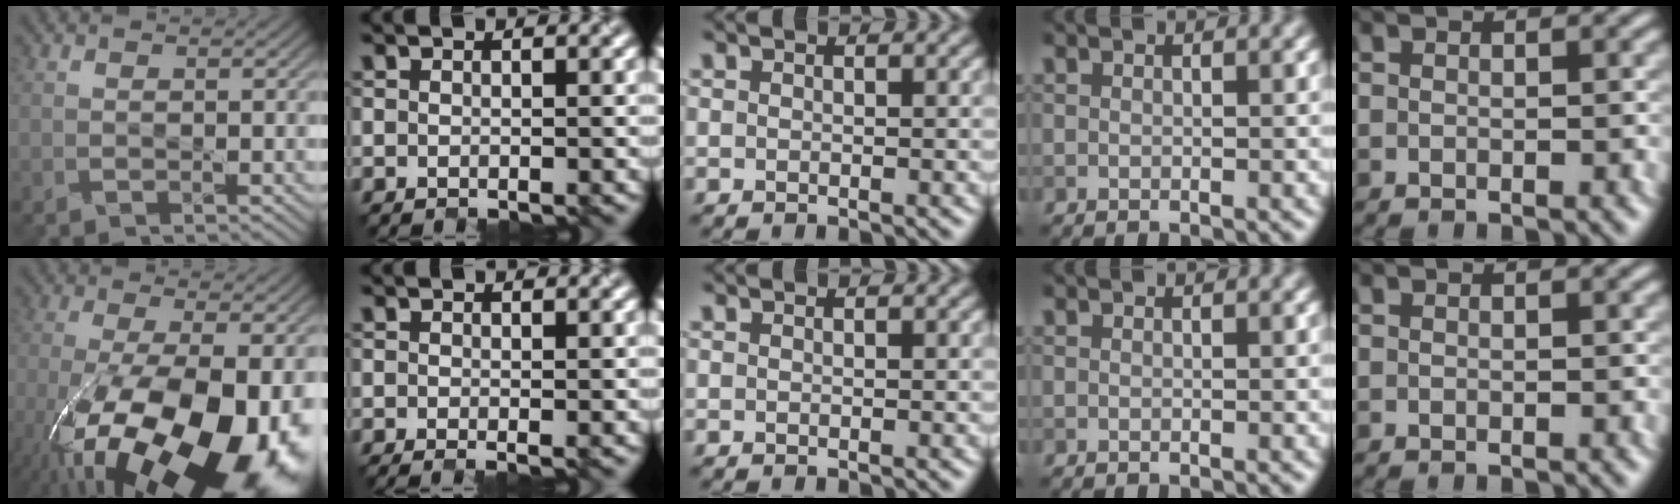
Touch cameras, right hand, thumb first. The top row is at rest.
{"thumb": {"total": 21.8, "force": [-8.1, 10.0, 17.6], "torque": [-0.289, -0.085, -0.090]}, "index": {"total": 0.7, "force": [-0.3, 0.0, 0.6], "torque": [-0.010, -0.008, -0.009]}}